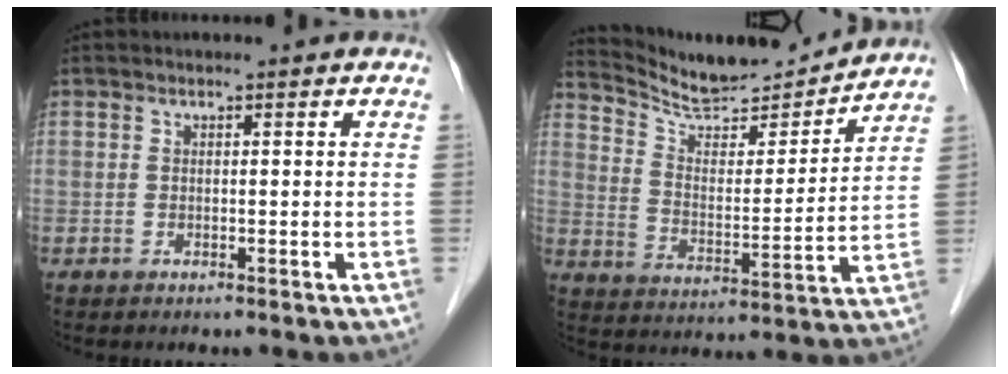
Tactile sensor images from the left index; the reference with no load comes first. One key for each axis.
{"total": 13.1, "fx": 12.7, "fy": 0.7, "fz": 2.9, "tx": -0.057, "ty": -0.008, "tz": 0.214}